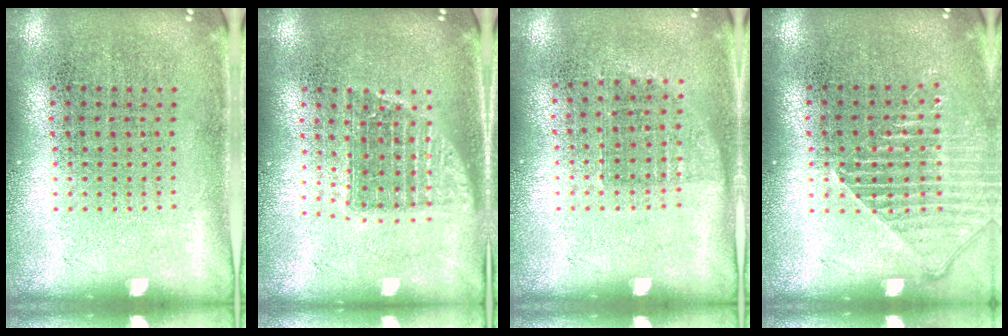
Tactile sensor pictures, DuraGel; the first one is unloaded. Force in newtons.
{"total": 1.4, "press": 1.2, "slide": 0.8}
{"total": 0.7, "press": 0.7, "slide": 0.3}
{"total": 1.3, "press": 1.3, "slide": 0.4}